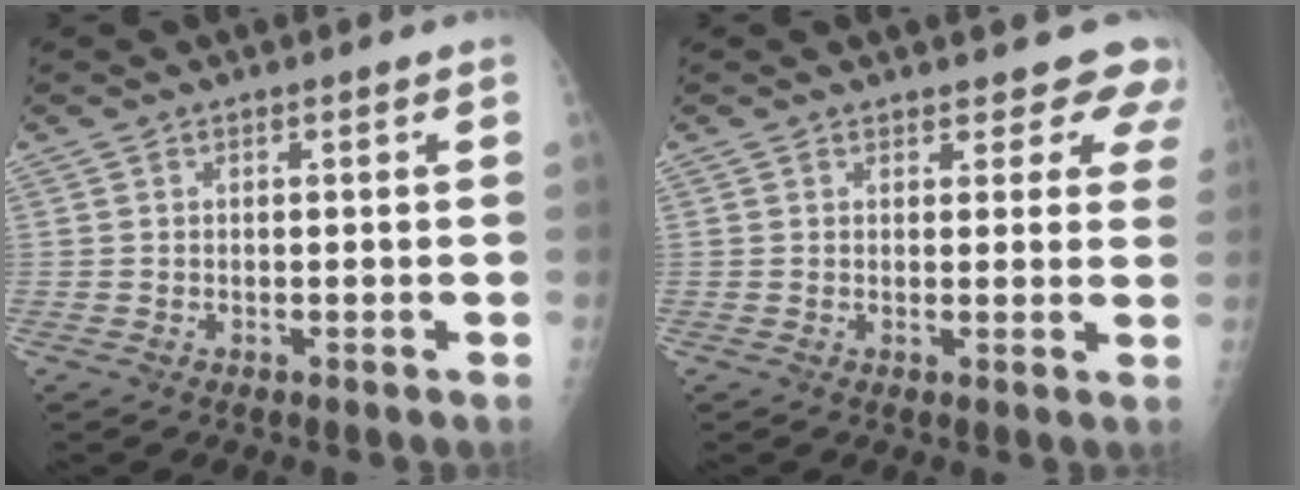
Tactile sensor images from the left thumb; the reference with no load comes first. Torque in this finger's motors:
{"motor_torque": [-0.09, -0.12, -0.11, -0.11, 0.04]}